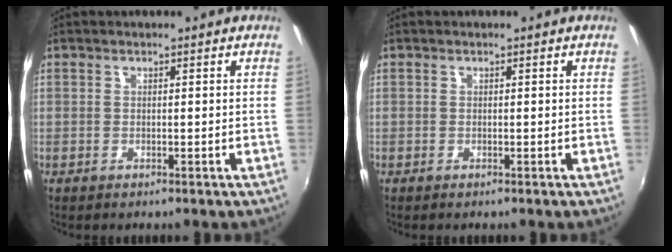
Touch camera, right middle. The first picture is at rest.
{"total": 0.0}